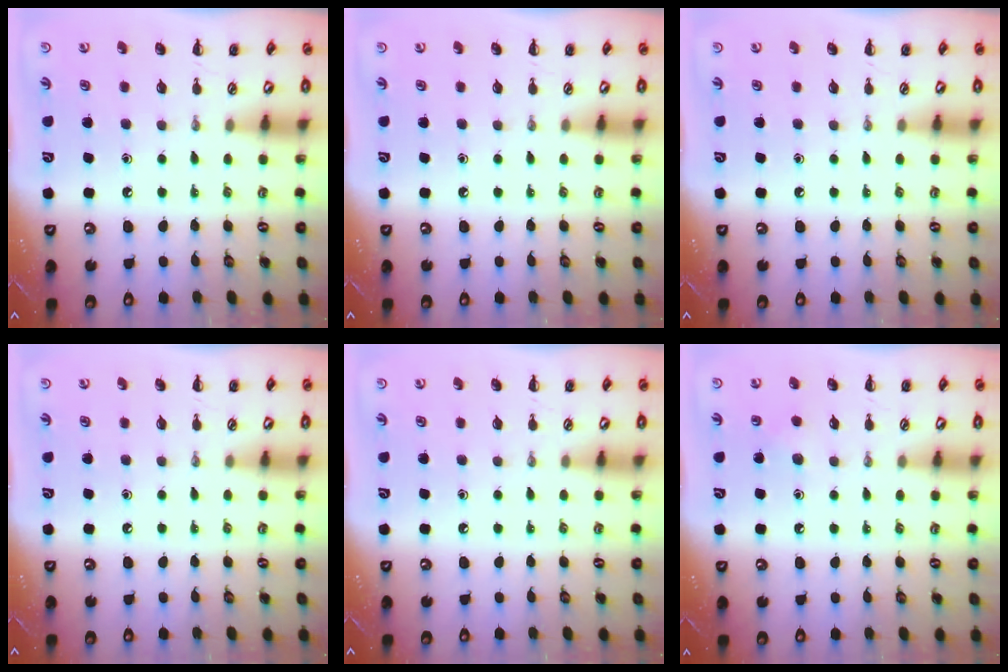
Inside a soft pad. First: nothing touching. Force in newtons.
{"total": 0.0}
{"total": 0.0}
{"total": 0.0}
{"total": 0.0}
{"total": 3.2, "press": 3.1, "slide": 0.9}